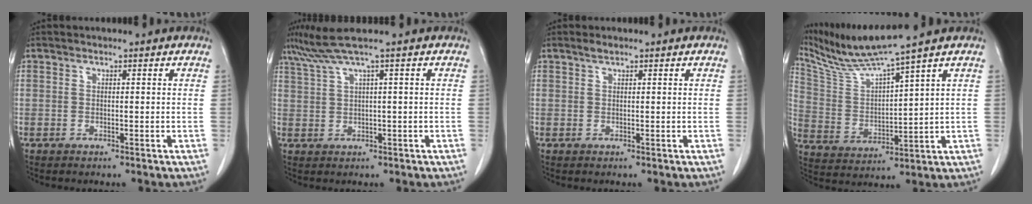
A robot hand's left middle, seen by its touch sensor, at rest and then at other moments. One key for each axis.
{"total": 3.4, "fx": 2.4, "fy": -1.3, "fz": 2.0, "tx": -0.054, "ty": 0.015, "tz": 0.057}
{"total": 0.8, "fx": 0.7, "fy": 0.1, "fz": 0.4, "tx": -0.014, "ty": 0.001, "tz": 0.015}
{"total": 10.2, "fx": 8.9, "fy": -2.2, "fz": 4.3, "tx": -0.094, "ty": -0.007, "tz": 0.180}